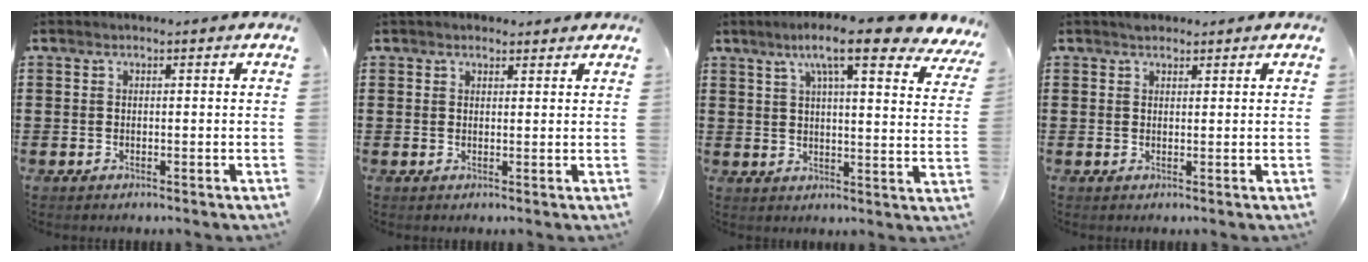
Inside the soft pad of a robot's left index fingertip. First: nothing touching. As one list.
[{"total": 1.8, "force": [1.6, 0.8, 0.4], "torque": [-0.010, 0.006, 0.030]}, {"total": 10.1, "force": [7.5, 1.1, 6.7], "torque": [-0.120, -0.025, 0.123]}, {"total": 1.3, "force": [1.2, 0.6, 0.2], "torque": [-0.008, 0.002, 0.023]}]